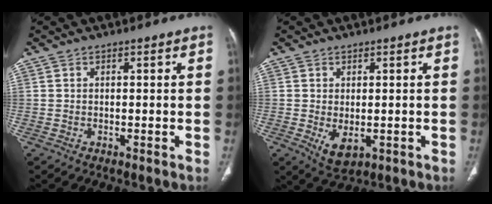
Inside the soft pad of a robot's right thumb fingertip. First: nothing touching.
{"total": 4.4, "force": [-0.9, 2.5, 3.5], "torque": [-0.056, -0.009, 0.001]}